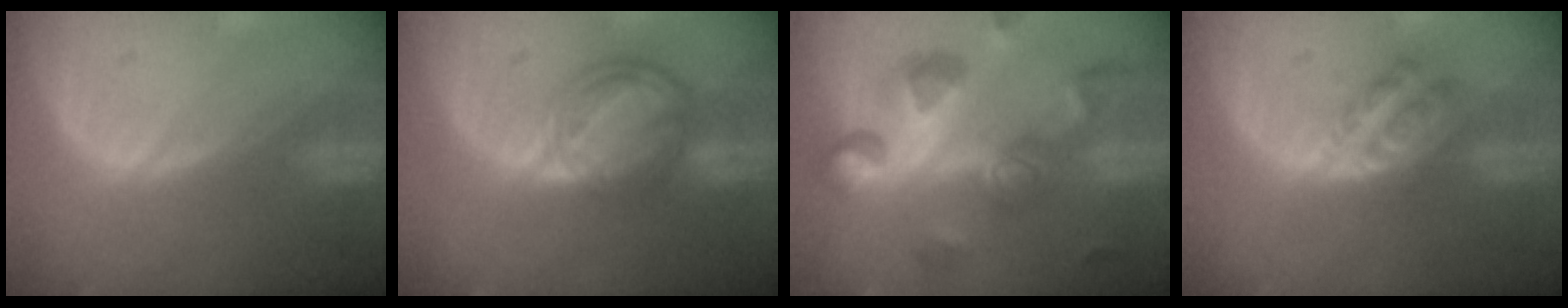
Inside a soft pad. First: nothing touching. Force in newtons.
{"total": 8.2, "press": 7.0, "slide": 4.4}
{"total": 11.0, "press": 9.8, "slide": 4.9}
{"total": 5.5, "press": 5.0, "slide": 2.4}